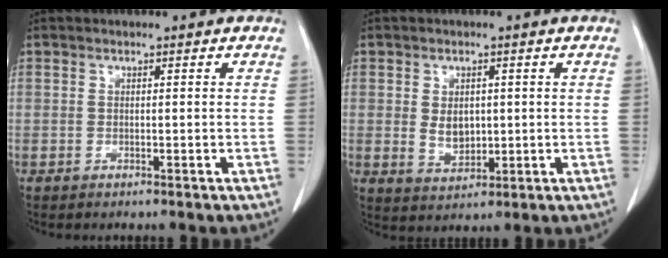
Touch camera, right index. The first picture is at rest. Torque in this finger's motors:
{"motor_torque": [0.53, -0.04, 0.15, 0.06]}